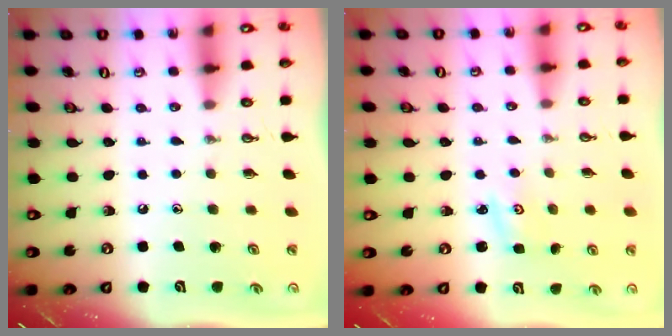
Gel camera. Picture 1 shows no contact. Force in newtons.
{"total": 2.3, "press": 2.2, "slide": 0.4}